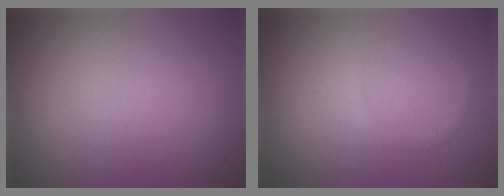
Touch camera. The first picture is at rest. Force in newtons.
{"total": 0.7, "press": 0.7, "slide": 0.1}